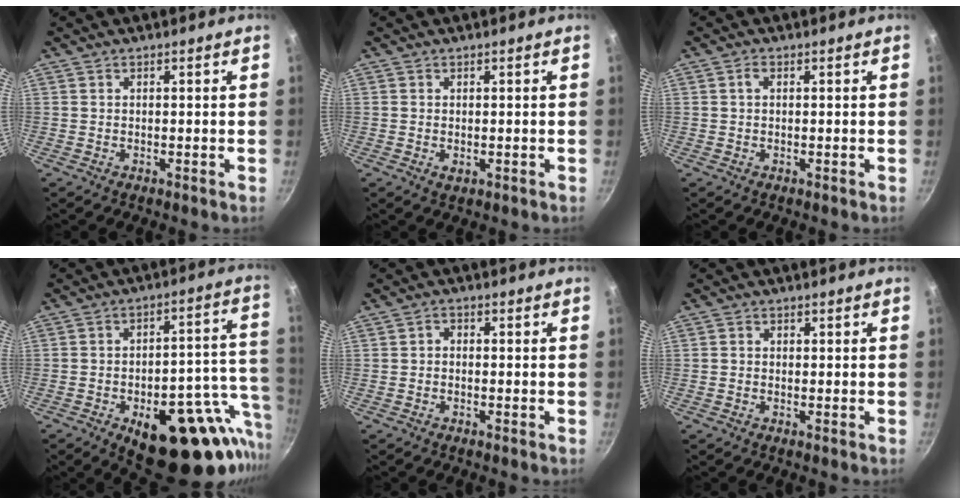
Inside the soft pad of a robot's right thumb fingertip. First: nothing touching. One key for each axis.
{"total": 1.3, "fx": -0.2, "fy": 0.9, "fz": 0.9, "tx": -0.016, "ty": -0.002, "tz": -0.002}
{"total": 1.1, "fx": 0.1, "fy": 0.7, "fz": 0.8, "tx": -0.017, "ty": 0.005, "tz": 0.001}
{"total": 25.2, "fx": -9.6, "fy": 12.0, "fz": 20.0, "tx": -0.203, "ty": 0.026, "tz": -0.120}
{"total": 1.5, "fx": -0.6, "fy": 1.1, "fz": 0.9, "tx": -0.018, "ty": 0.010, "tz": -0.014}
{"total": 1.0, "fx": -0.1, "fy": 0.9, "fz": 0.4, "tx": -0.007, "ty": 0.005, "tz": -0.003}